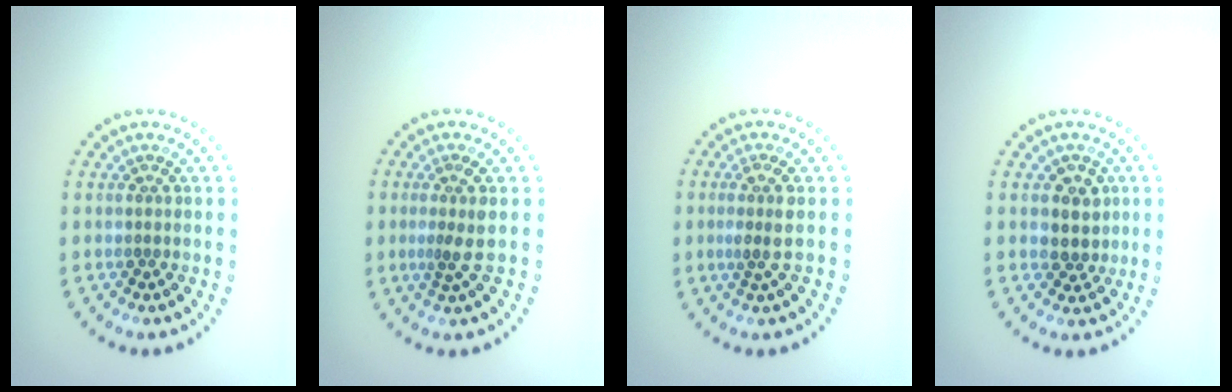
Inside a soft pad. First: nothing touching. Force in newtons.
{"total": 2.1, "press": 1.5, "slide": 1.4}
{"total": 1.9, "press": 1.4, "slide": 1.2}
{"total": 2.5, "press": 2.3, "slide": 0.8}